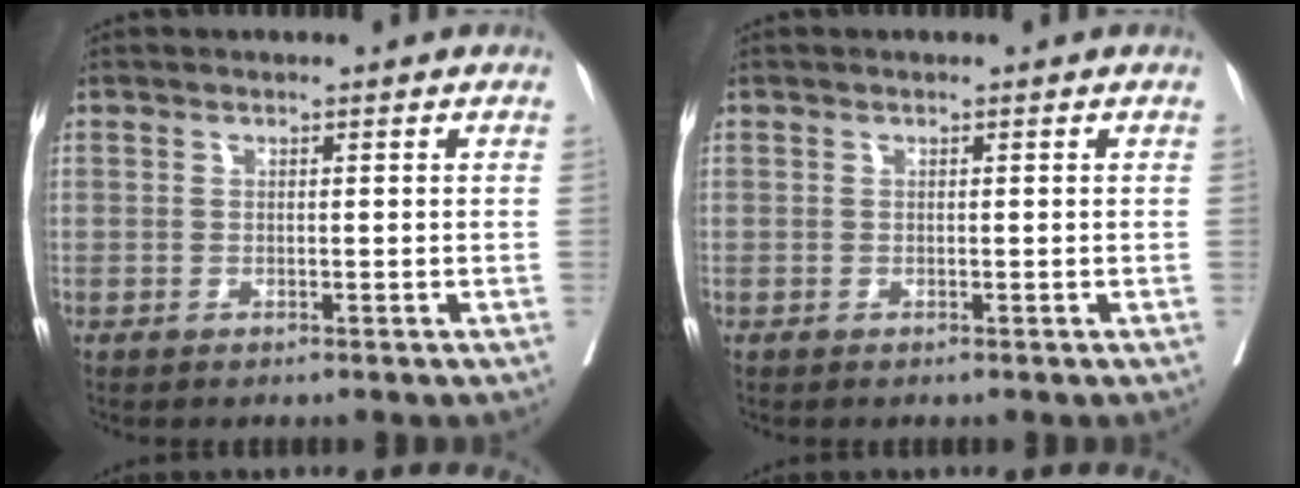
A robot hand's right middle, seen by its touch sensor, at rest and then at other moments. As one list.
[{"total": 0.0}]